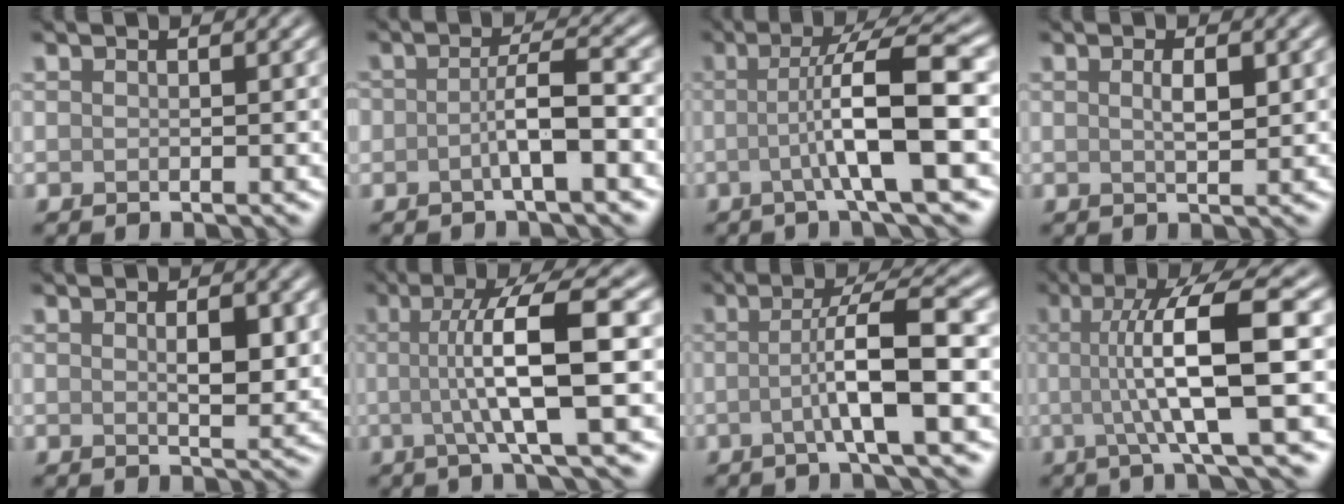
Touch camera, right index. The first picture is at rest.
{"total": 3.0, "force": [-1.2, 0.5, 2.7], "torque": [-0.048, 0.011, -0.024]}
{"total": 7.9, "force": [-0.8, 1.1, 7.8], "torque": [-0.116, 0.013, -0.020]}
{"total": 1.8, "force": [0.4, 0.5, 1.6], "torque": [-0.031, 0.000, 0.008]}
{"total": 2.7, "force": [0.5, 1.1, 2.5], "torque": [-0.040, -0.005, 0.011]}
{"total": 8.6, "force": [0.1, 1.6, 8.5], "torque": [-0.125, 0.007, 0.000]}
{"total": 6.5, "force": [-0.9, 0.9, 6.4], "torque": [-0.100, 0.013, -0.026]}
{"total": 9.6, "force": [0.3, 2.0, 9.4], "torque": [-0.130, 0.006, 0.003]}